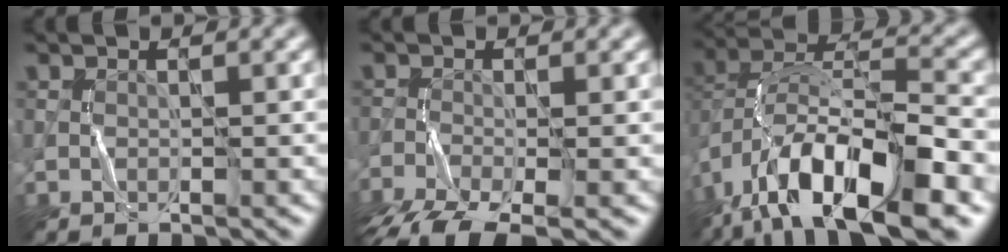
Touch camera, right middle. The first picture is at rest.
{"total": 5.9, "force": [-4.3, 1.8, 3.7], "torque": [-0.077, -0.021, -0.092]}
{"total": 14.6, "force": [-8.5, 5.7, 10.4], "torque": [-0.191, 0.008, -0.156]}